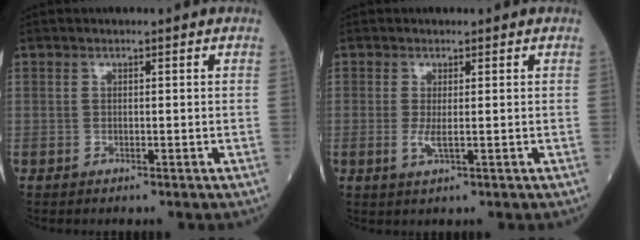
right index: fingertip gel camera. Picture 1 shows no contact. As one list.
[{"total": 2.0, "force": [-0.1, 0.2, 2.0], "torque": [-0.043, -0.005, 0.000]}]